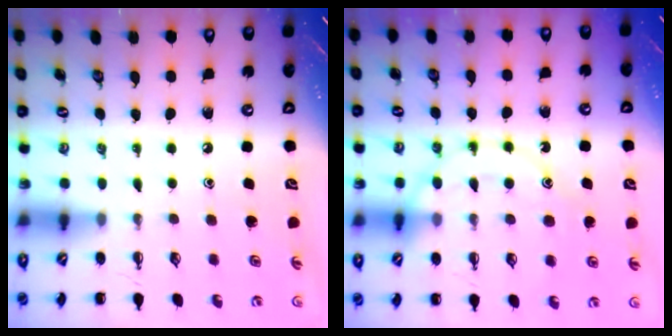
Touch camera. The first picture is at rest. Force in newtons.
{"total": 13.8, "press": 13.7, "slide": 1.8}